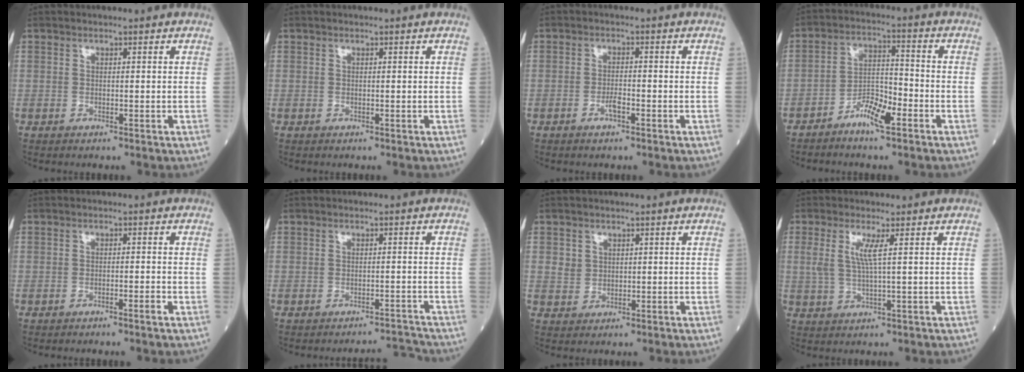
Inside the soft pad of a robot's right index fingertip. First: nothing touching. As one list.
[{"total": 0.0}, {"total": 2.2, "force": [-1.3, 0.5, 1.6], "torque": [-0.027, 0.002, -0.024]}, {"total": 6.1, "force": [-4.0, 1.3, 4.4], "torque": [-0.083, 0.010, -0.075]}, {"total": 1.3, "force": [-1.0, -0.2, 0.8], "torque": [-0.013, 0.002, -0.018]}, {"total": 3.4, "force": [-3.2, -1.1, -0.6], "torque": [0.016, 0.003, -0.043]}, {"total": 2.0, "force": [0.6, 1.9, 0.5], "torque": [-0.009, 0.004, 0.014]}, {"total": 3.5, "force": [1.0, -0.2, 3.4], "torque": [-0.075, 0.003, 0.022]}]